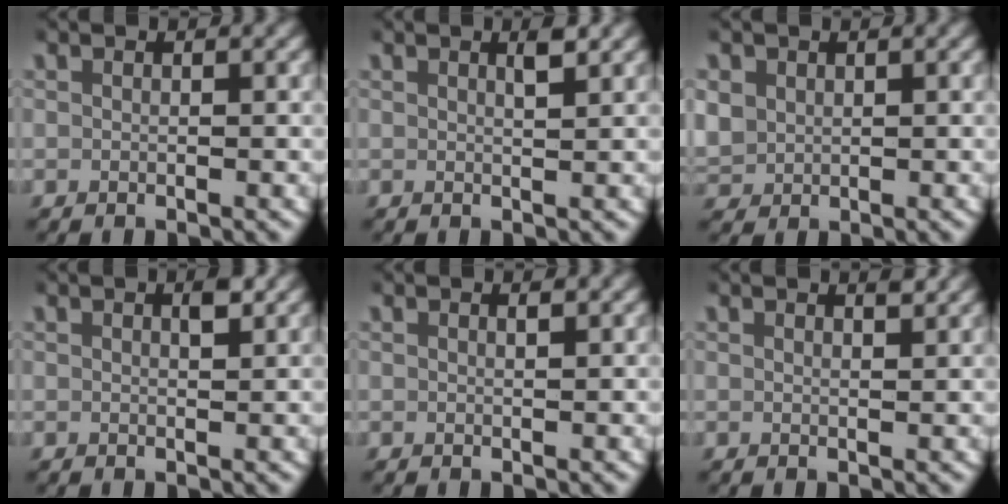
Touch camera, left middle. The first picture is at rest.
{"total": 1.5, "force": [0.9, 0.0, 1.1], "torque": [-0.019, 0.000, 0.015]}
{"total": 3.5, "force": [0.7, 3.2, 1.3], "torque": [-0.048, -0.006, 0.023]}
{"total": 1.2, "force": [0.7, 0.2, 1.0], "torque": [-0.014, 0.001, 0.009]}
{"total": 0.5, "force": [0.3, -0.1, 0.4], "torque": [-0.004, 0.000, 0.005]}
{"total": 1.1, "force": [0.9, -0.1, 0.6], "torque": [-0.003, -0.001, 0.013]}